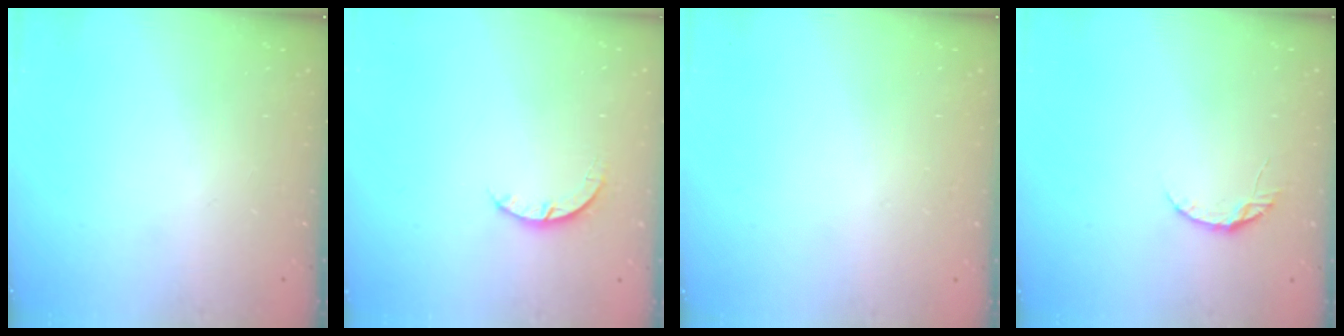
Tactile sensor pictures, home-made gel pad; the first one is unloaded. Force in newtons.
{"total": 2.9, "press": 2.9, "slide": 0.4}
{"total": 2.7, "press": 2.7, "slide": 0.2}
{"total": 3.8, "press": 3.8, "slide": 0.4}